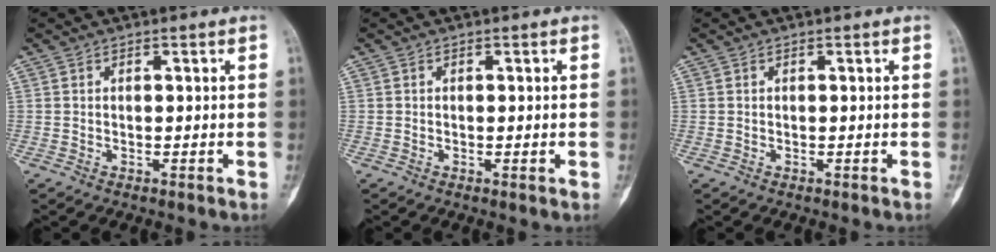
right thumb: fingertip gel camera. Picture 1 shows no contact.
{"total": 1.0, "force": [-0.2, 0.3, 0.9], "torque": [-0.009, -0.001, -0.002]}
{"total": 0.0}